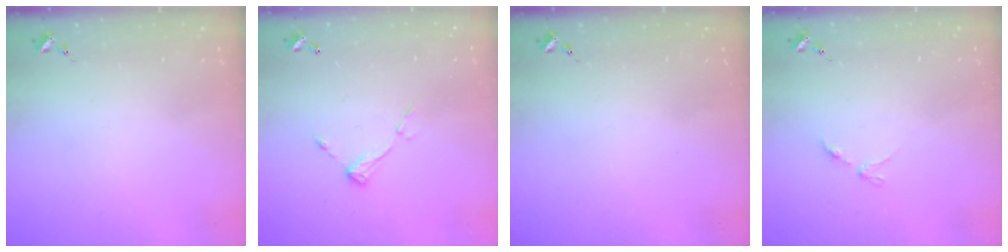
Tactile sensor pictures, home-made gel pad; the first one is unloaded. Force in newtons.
{"total": 6.9, "press": 6.9, "slide": 0.4}
{"total": 0.0}
{"total": 2.8, "press": 2.8, "slide": 0.5}